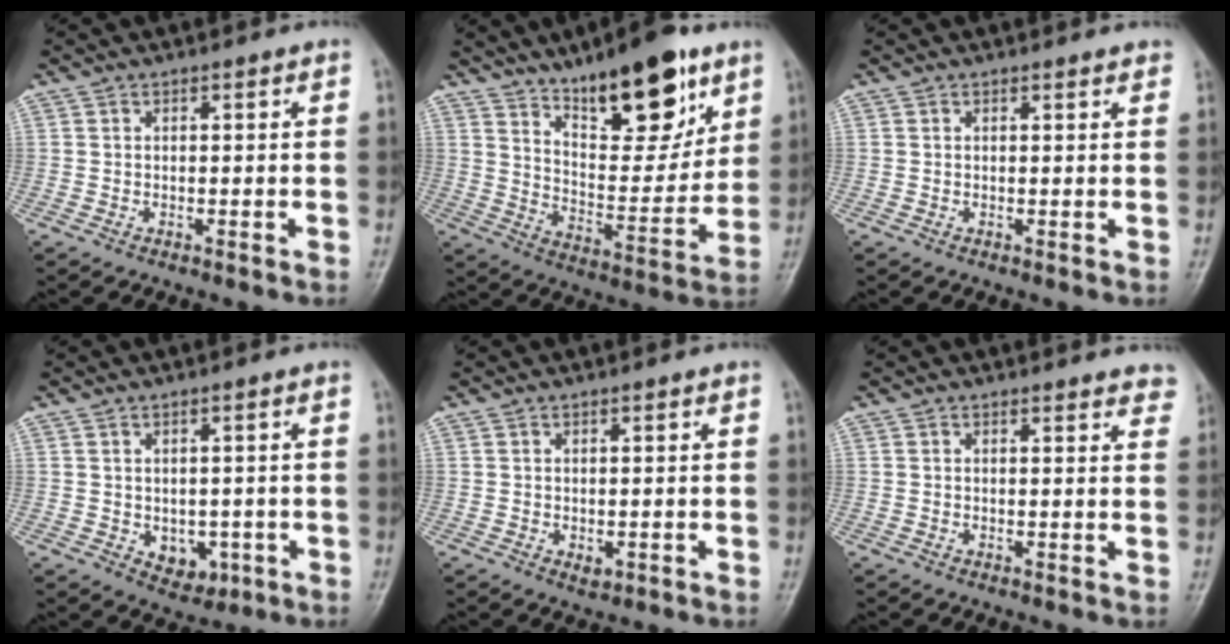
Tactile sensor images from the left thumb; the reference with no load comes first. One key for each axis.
{"total": 18.7, "fx": 11.9, "fy": 6.8, "fz": 12.7, "tx": -0.148, "ty": -0.073, "tz": 0.201}
{"total": 1.2, "fx": 1.1, "fy": 0.3, "fz": 0.5, "tx": -0.002, "ty": -0.002, "tz": 0.012}
{"total": 5.1, "fx": -1.0, "fy": 3.7, "fz": 3.3, "tx": -0.024, "ty": 0.002, "tz": 0.000}
{"total": 1.6, "fx": -0.1, "fy": 0.9, "fz": 1.3, "tx": -0.014, "ty": -0.004, "tz": 0.004}
{"total": 4.6, "fx": 4.2, "fy": 1.3, "fz": 1.3, "tx": 0.009, "ty": -0.017, "tz": 0.033}